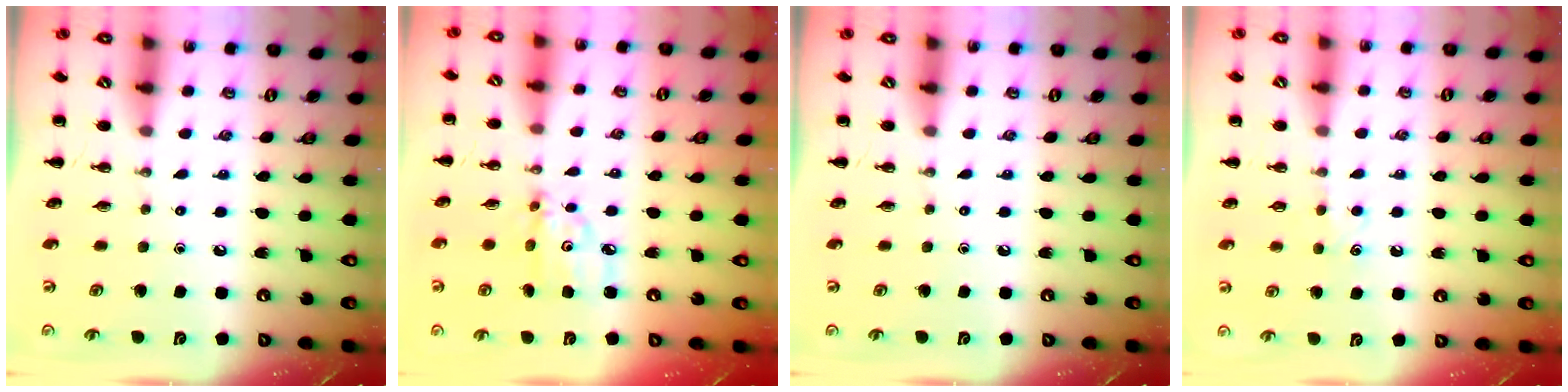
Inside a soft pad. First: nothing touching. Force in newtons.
{"total": 6.1, "press": 6.1, "slide": 0.5}
{"total": 0.0}
{"total": 4.4, "press": 4.2, "slide": 1.2}